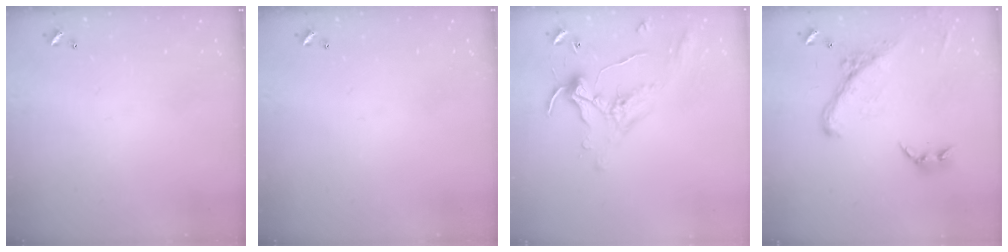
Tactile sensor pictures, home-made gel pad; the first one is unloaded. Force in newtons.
{"total": 0.0}
{"total": 0.7, "press": 0.5, "slide": 0.4}
{"total": 5.9, "press": 5.8, "slide": 1.4}